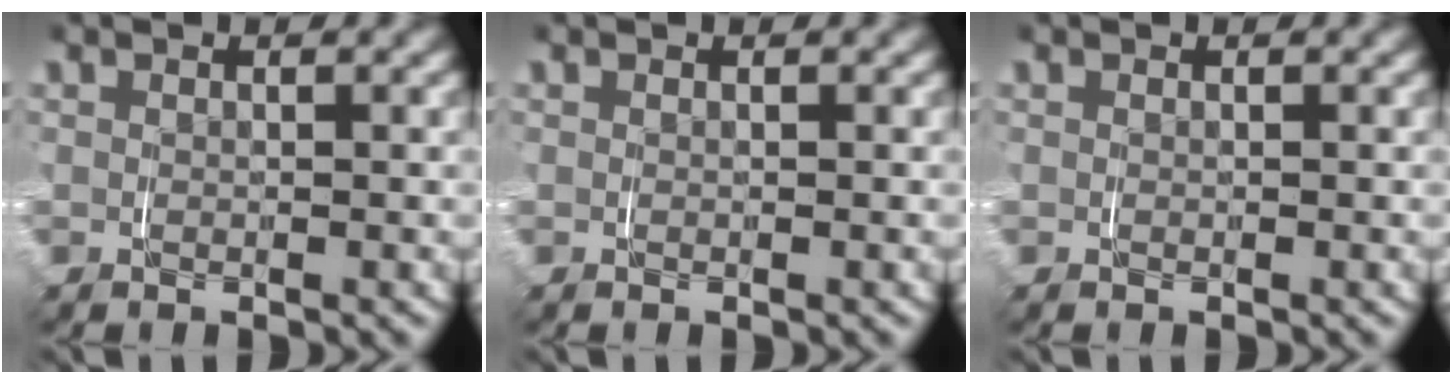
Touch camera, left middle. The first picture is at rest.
{"total": 0.0}
{"total": 0.0}